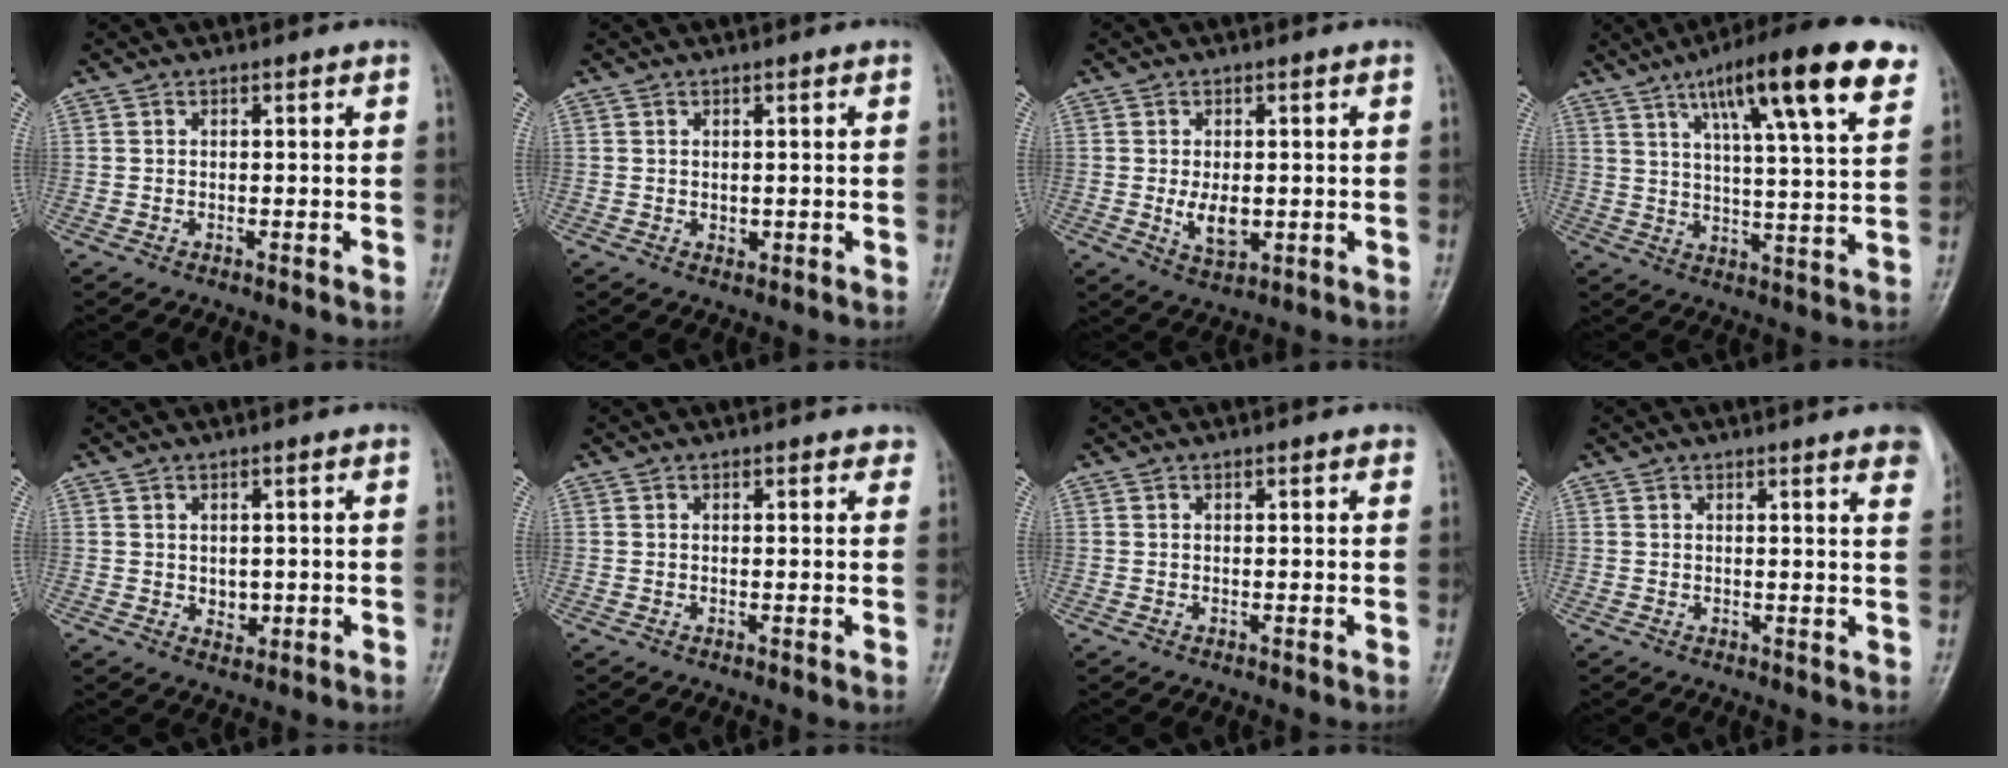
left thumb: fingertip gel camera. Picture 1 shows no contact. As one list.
[{"total": 1.2, "force": [0.1, 0.9, 0.9], "torque": [-0.008, -0.002, 0.004]}, {"total": 5.3, "force": [-0.4, 3.0, 4.3], "torque": [-0.063, -0.009, 0.001]}, {"total": 19.3, "force": [10.5, 3.8, 15.8], "torque": [-0.222, -0.021, 0.158]}, {"total": 2.1, "force": [0.0, 1.6, 1.4], "torque": [-0.012, -0.003, 0.005]}, {"total": 1.8, "force": [1.3, 0.9, 0.9], "torque": [0.004, -0.002, 0.009]}, {"total": 1.1, "force": [0.7, 0.4, 0.8], "torque": [-0.009, -0.001, 0.007]}, {"total": 7.2, "force": [4.9, 0.9, 5.2], "torque": [-0.047, -0.009, 0.043]}]